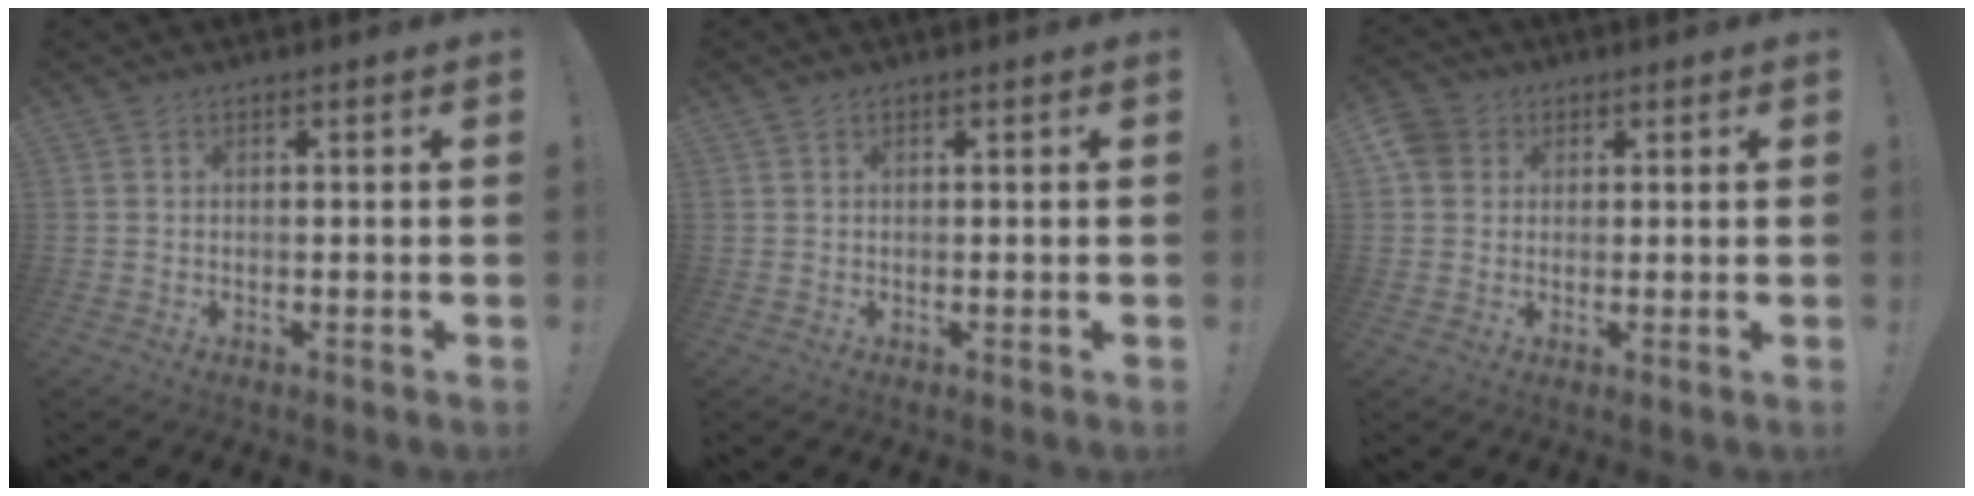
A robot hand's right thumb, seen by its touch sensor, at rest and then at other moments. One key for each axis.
{"total": 0.0}
{"total": 5.3, "fx": 1.9, "fy": 4.7, "fz": 1.6, "tx": -0.030, "ty": 0.003, "tz": 0.039}